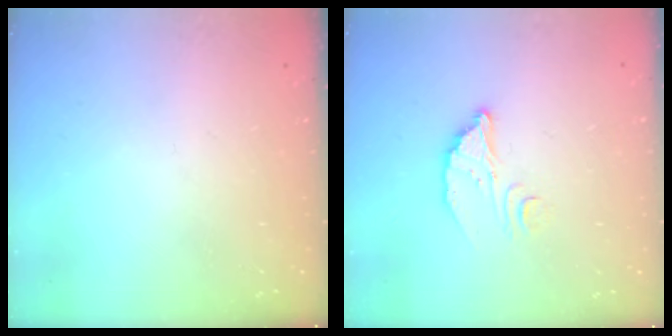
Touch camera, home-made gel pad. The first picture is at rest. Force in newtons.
{"total": 5.1, "press": 5.1, "slide": 0.4}